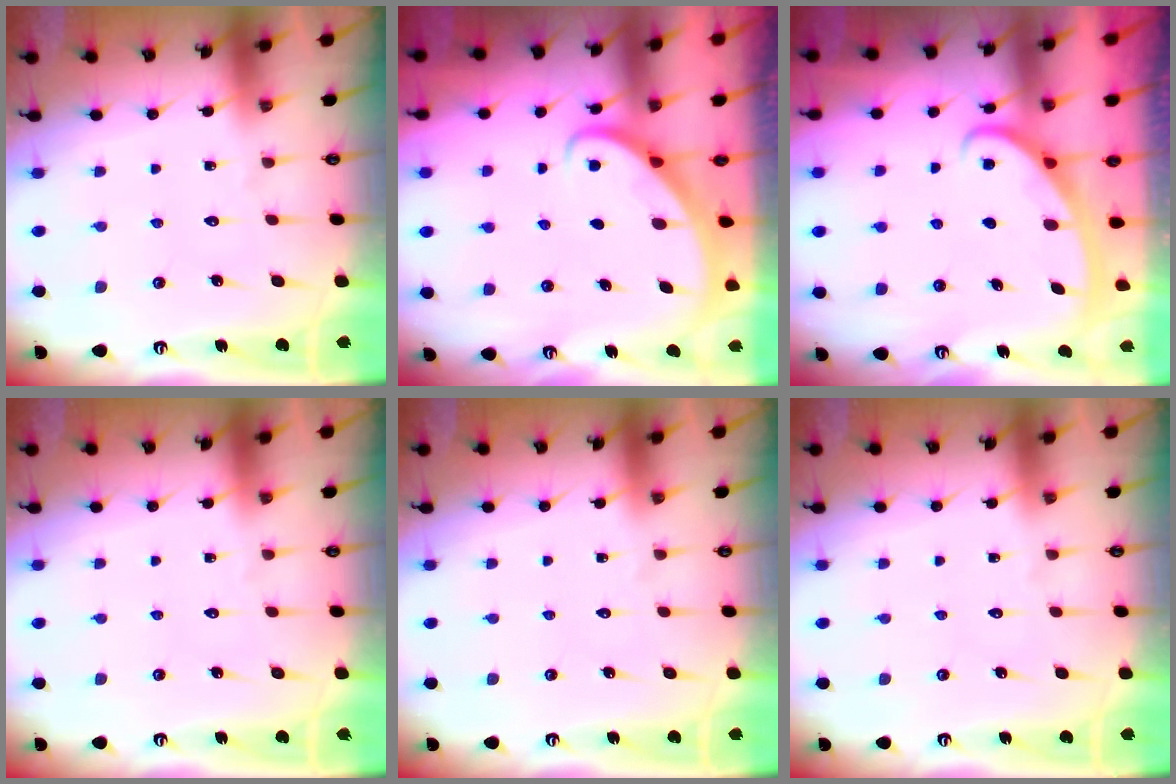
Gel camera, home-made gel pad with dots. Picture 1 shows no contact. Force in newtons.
{"total": 2.7, "press": 2.7, "slide": 0.2}
{"total": 2.8, "press": 2.8, "slide": 0.4}
{"total": 0.0}
{"total": 0.0}
{"total": 0.0}